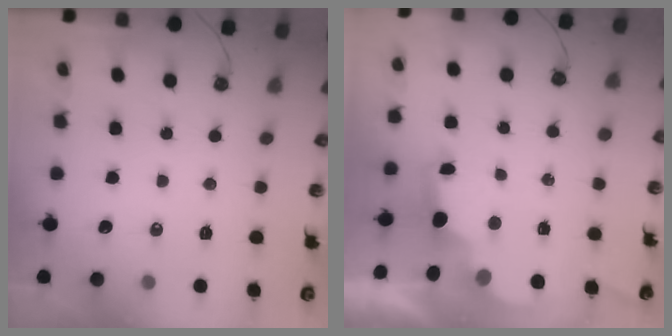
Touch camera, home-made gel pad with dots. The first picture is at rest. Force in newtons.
{"total": 2.7, "press": 2.6, "slide": 0.9}